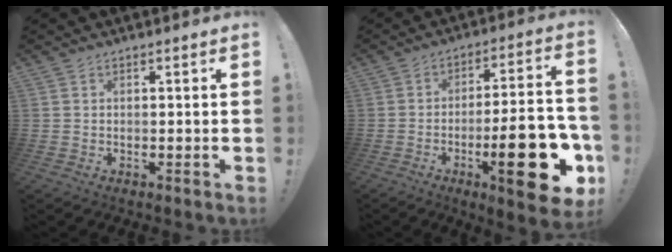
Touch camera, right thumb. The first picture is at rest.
{"total": 22.1, "force": [-7.9, 6.0, 19.7], "torque": [-0.274, 0.035, -0.112]}